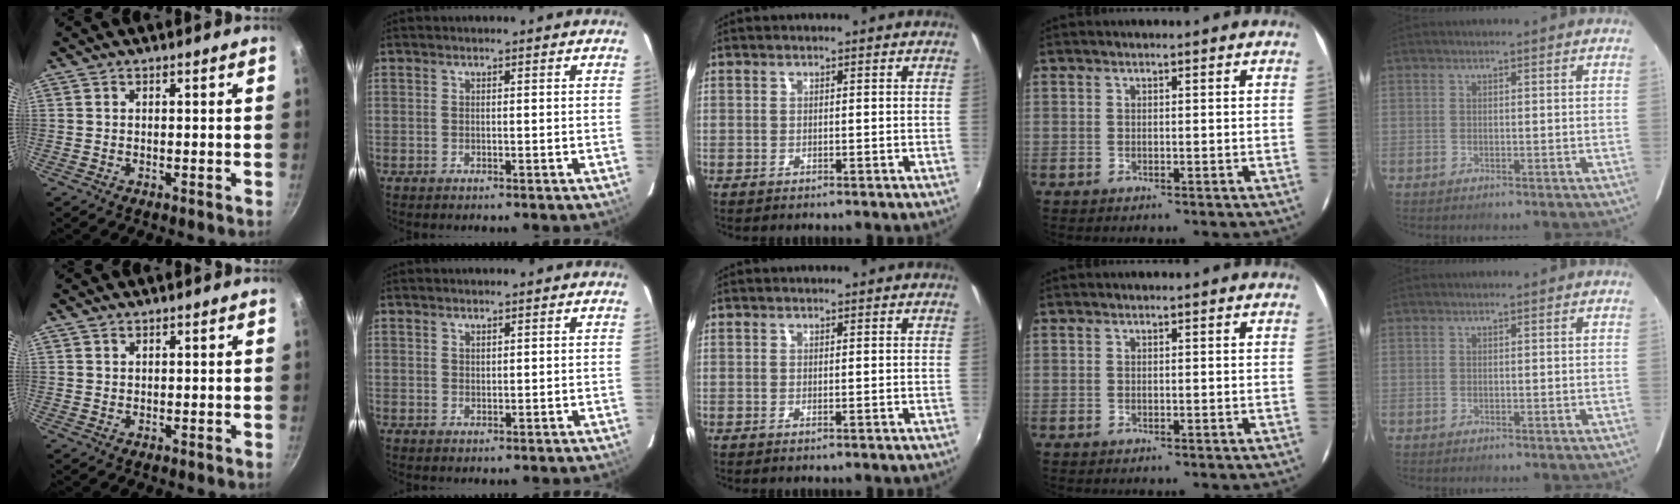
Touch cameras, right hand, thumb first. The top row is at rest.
{"thumb": {"total": 0.9, "force": [0.6, 0.6, 0.2], "torque": [-0.002, -0.001, 0.011]}, "index": {"total": 0.9, "force": [0.8, 0.2, -0.1], "torque": [0.003, 0.000, 0.015]}}